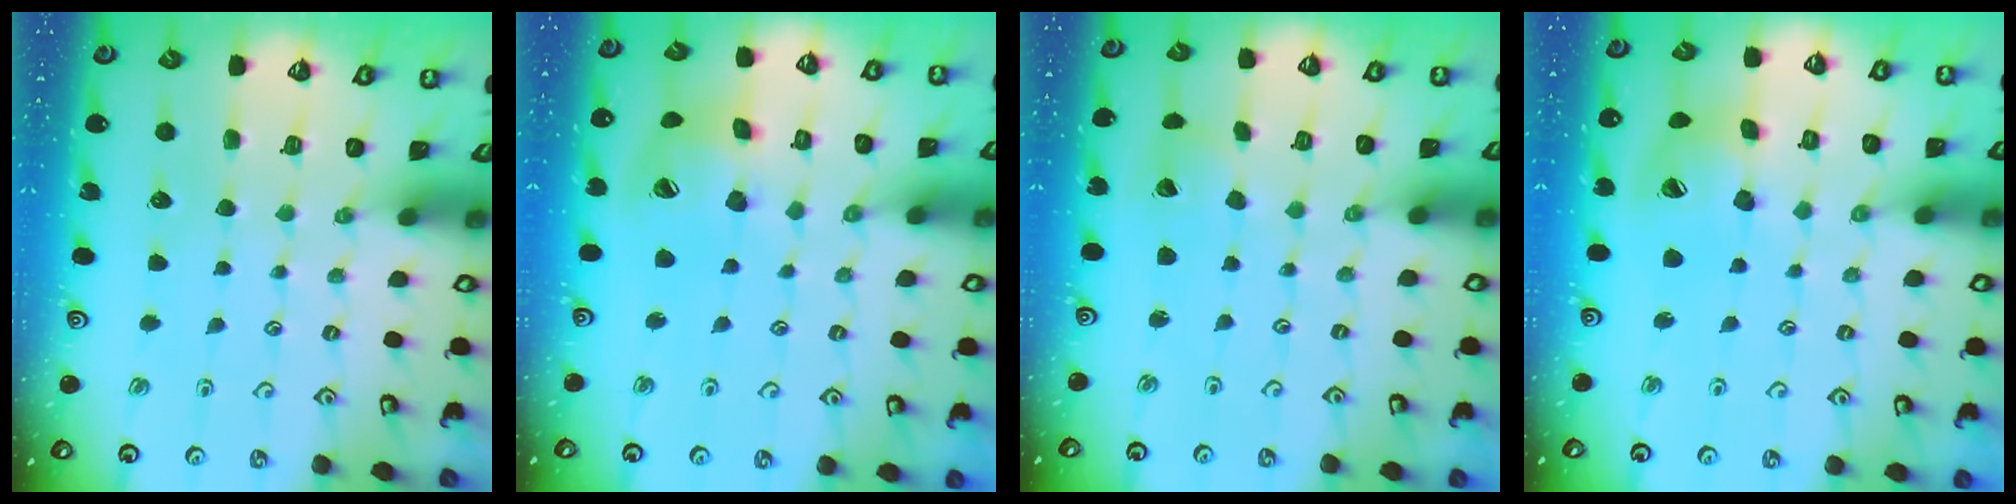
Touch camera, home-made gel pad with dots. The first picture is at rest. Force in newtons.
{"total": 16.2, "press": 16.0, "slide": 2.3}
{"total": 3.5, "press": 3.4, "slide": 0.5}
{"total": 15.8, "press": 15.7, "slide": 2.1}